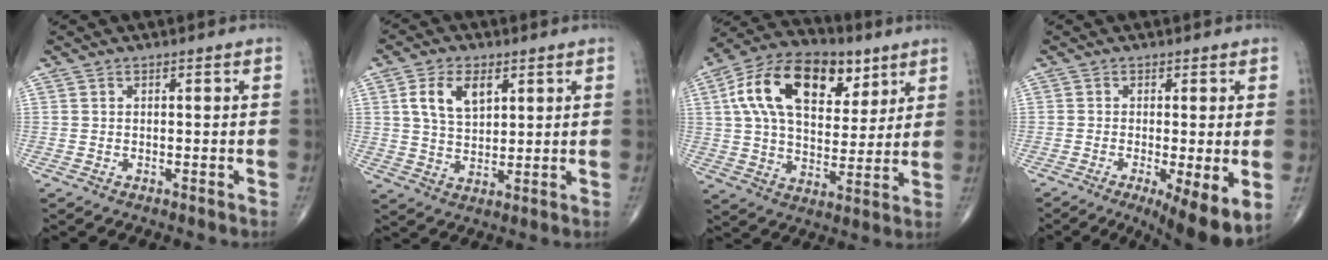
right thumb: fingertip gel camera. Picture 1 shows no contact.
{"total": 8.1, "force": [3.1, 4.8, 5.8], "torque": [-0.095, -0.010, 0.059]}
{"total": 21.2, "force": [8.3, 12.5, 15.0], "torque": [-0.236, -0.005, 0.137]}
{"total": 9.6, "force": [-2.8, 2.4, 8.9], "torque": [-0.139, -0.022, -0.043]}